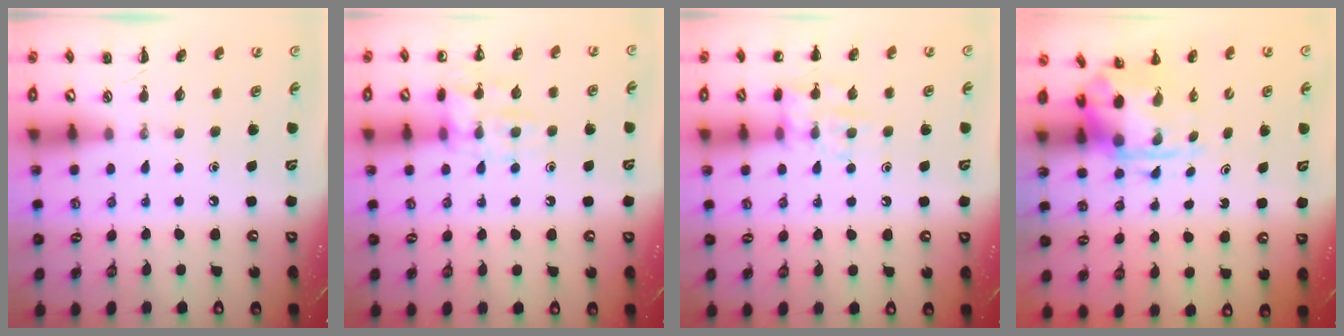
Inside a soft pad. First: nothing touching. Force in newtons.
{"total": 11.3, "press": 11.3, "slide": 0.5}
{"total": 11.6, "press": 11.5, "slide": 0.7}
{"total": 3.6, "press": 3.5, "slide": 0.9}